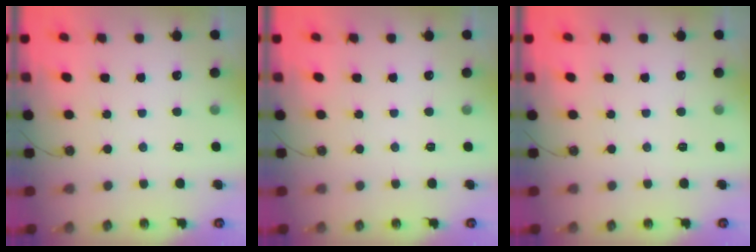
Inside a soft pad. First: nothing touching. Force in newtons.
{"total": 0.0}
{"total": 0.0}